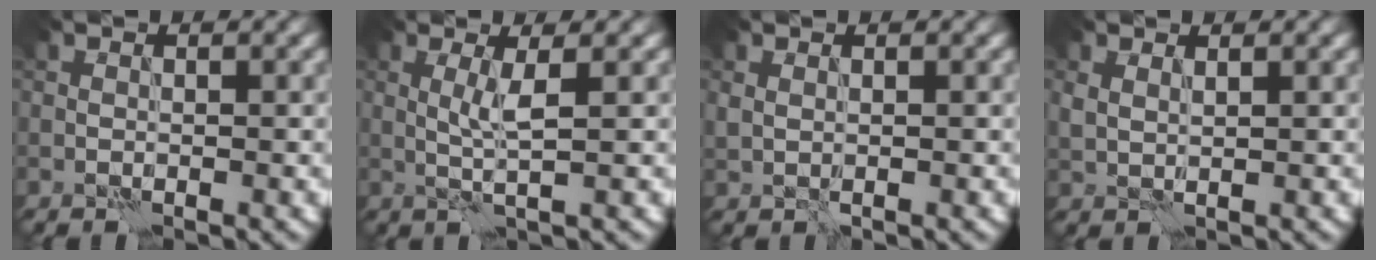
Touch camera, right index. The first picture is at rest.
{"total": 2.1, "force": [0.4, 0.0, 2.0], "torque": [-0.045, 0.000, 0.007]}
{"total": 0.7, "force": [0.4, 0.4, 0.4], "torque": [-0.014, -0.001, 0.011]}
{"total": 1.5, "force": [1.1, 0.6, 0.9], "torque": [-0.021, -0.002, 0.024]}